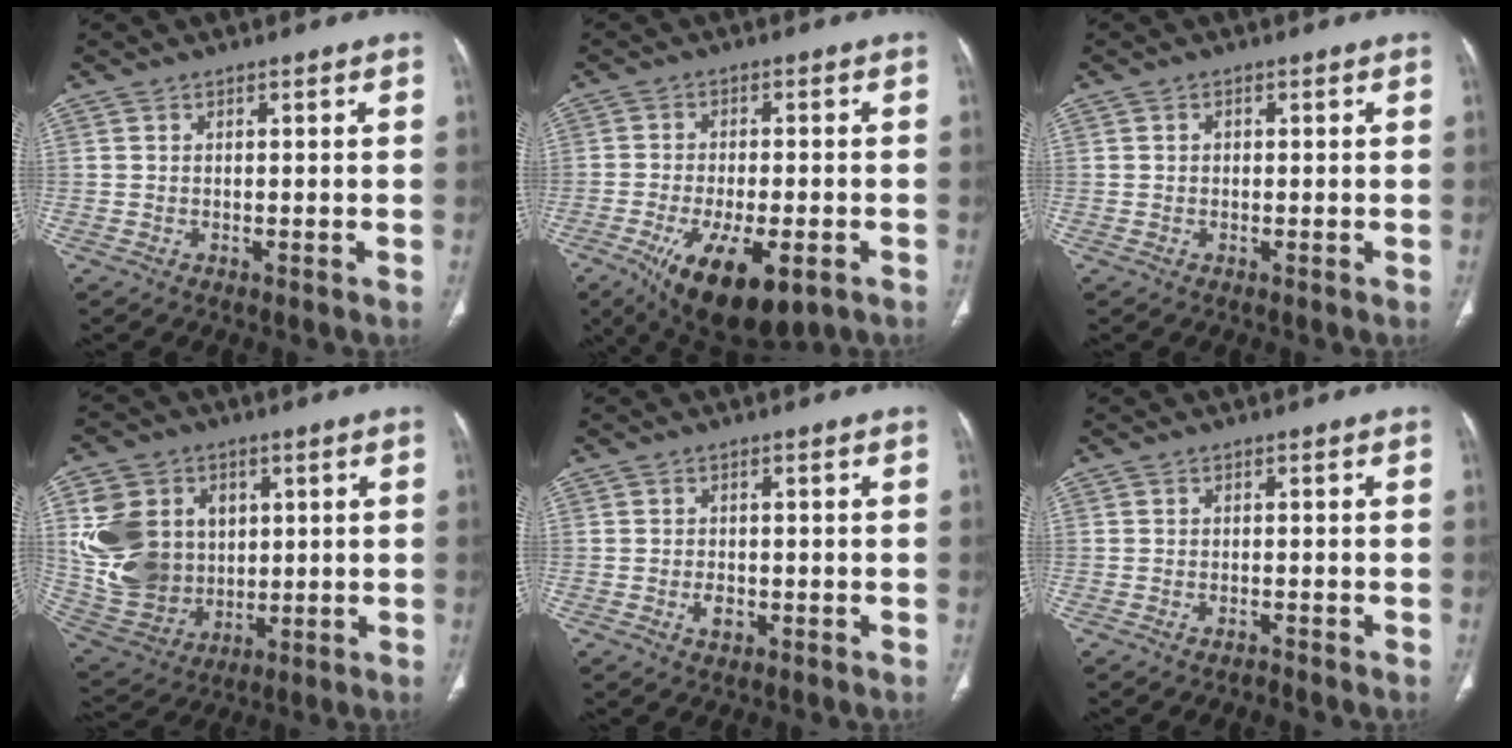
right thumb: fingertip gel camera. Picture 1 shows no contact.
{"total": 15.7, "force": [-7.3, 6.5, 12.3], "torque": [-0.203, -0.003, -0.101]}
{"total": 0.8, "force": [0.0, 0.6, 0.4], "torque": [-0.004, 0.003, -0.002]}
{"total": 18.7, "force": [3.3, 15.2, 10.3], "torque": [-0.182, 0.001, 0.086]}
{"total": 2.2, "force": [-0.8, 1.5, 1.4], "torque": [-0.018, 0.002, -0.010]}
{"total": 0.8, "force": [-0.8, 0.0, 0.1], "torque": [-0.005, 0.005, -0.013]}